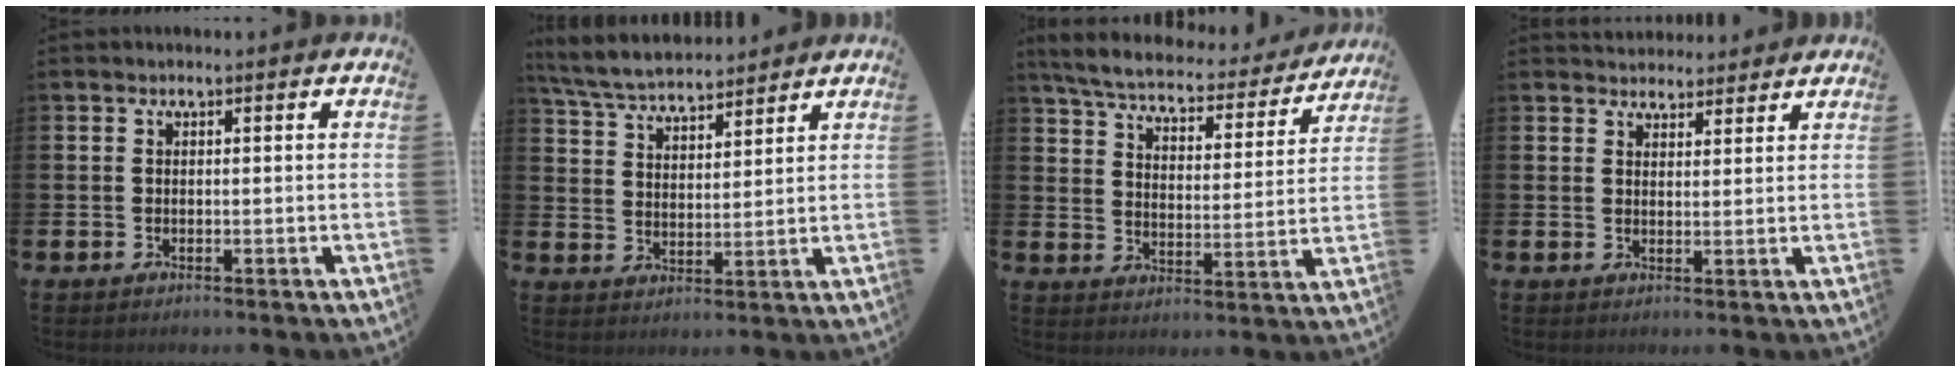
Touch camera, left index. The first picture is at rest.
{"total": 6.0, "force": [5.8, 1.0, 1.0], "torque": [-0.042, -0.028, 0.105]}
{"total": 5.8, "force": [5.4, 1.1, 1.8], "torque": [-0.060, -0.039, 0.086]}
{"total": 3.5, "force": [3.3, 1.2, -0.3], "torque": [0.011, -0.018, 0.058]}